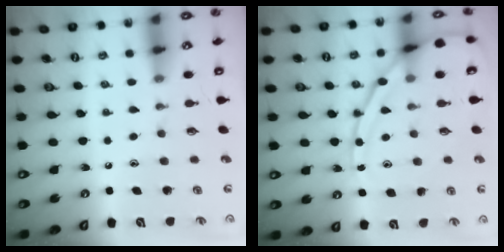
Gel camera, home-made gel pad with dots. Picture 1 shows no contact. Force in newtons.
{"total": 13.4, "press": 13.4, "slide": 1.3}